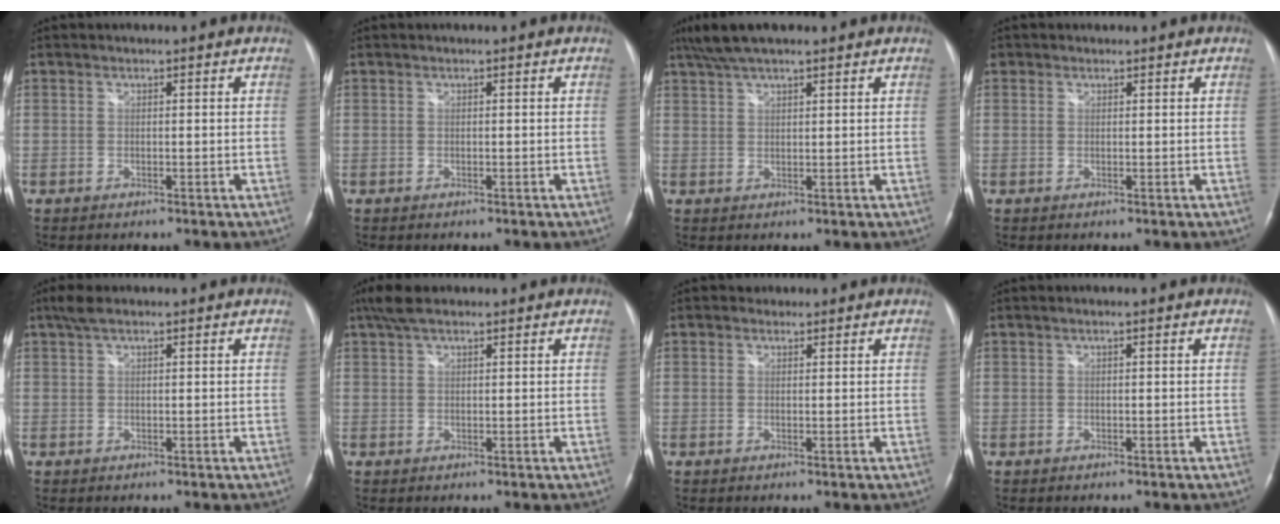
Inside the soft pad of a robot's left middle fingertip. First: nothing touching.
{"total": 0.0}
{"total": 7.6, "force": [5.9, 1.6, 4.5], "torque": [-0.082, 0.034, 0.104]}
{"total": 0.9, "force": [0.5, 0.7, 0.0], "torque": [0.005, 0.004, 0.005]}
{"total": 2.4, "force": [1.7, 0.8, 1.5], "torque": [-0.031, 0.020, 0.033]}
{"total": 3.9, "force": [2.8, 1.5, 2.3], "torque": [-0.050, 0.024, 0.055]}
{"total": 1.1, "force": [0.8, 0.8, -0.1], "torque": [0.004, 0.007, 0.008]}
{"total": 0.0}